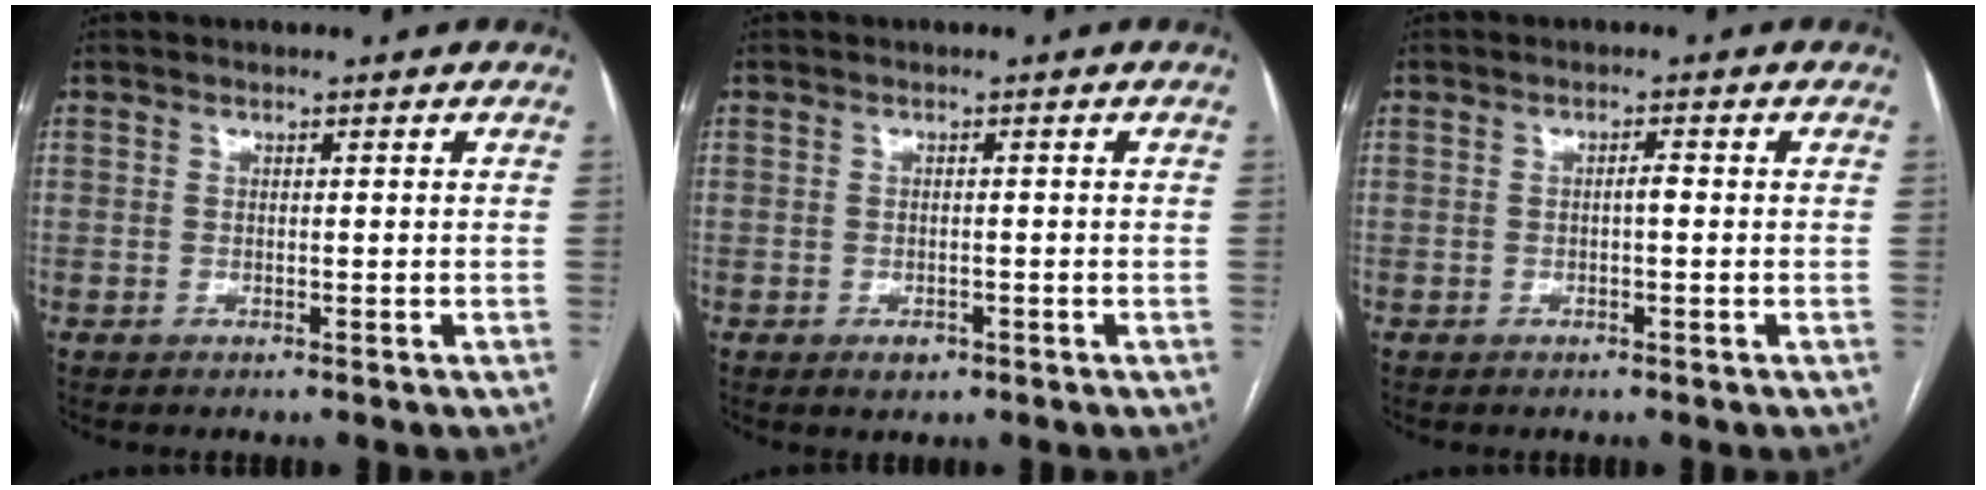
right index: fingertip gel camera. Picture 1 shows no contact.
{"total": 1.8, "force": [-0.9, 1.3, 0.8], "torque": [-0.008, 0.003, -0.008]}
{"total": 1.1, "force": [-0.1, 0.2, 1.1], "torque": [-0.015, 0.004, -0.002]}